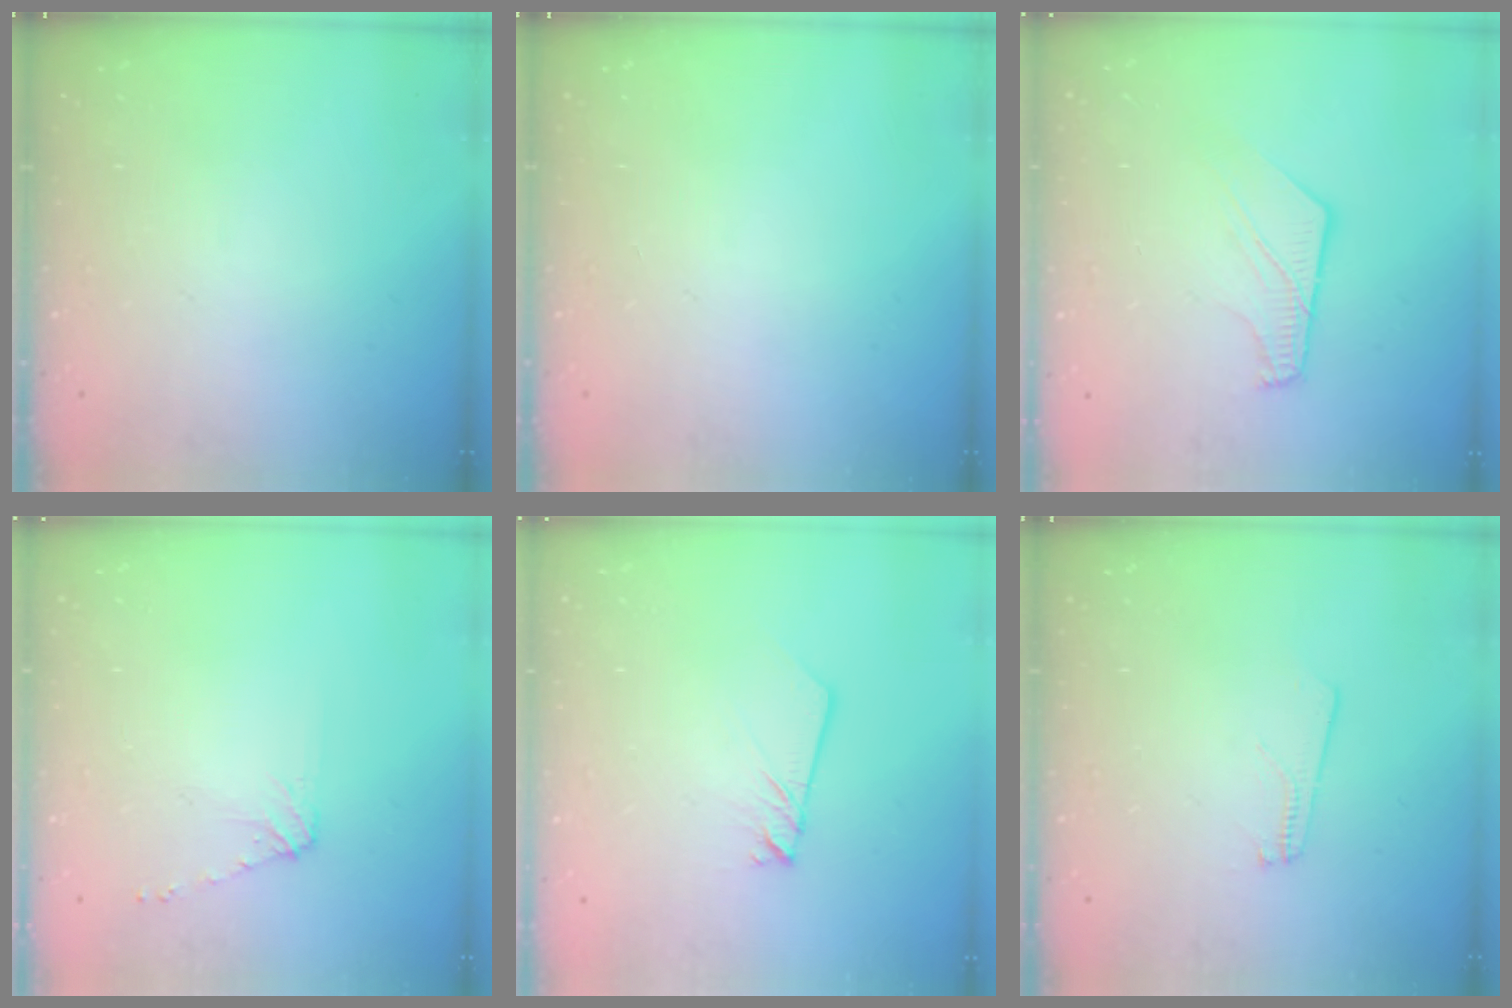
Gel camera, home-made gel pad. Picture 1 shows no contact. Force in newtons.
{"total": 0.0}
{"total": 7.9, "press": 7.9, "slide": 0.3}
{"total": 6.2, "press": 6.1, "slide": 0.8}
{"total": 2.5, "press": 2.5, "slide": 0.2}
{"total": 2.8, "press": 2.8, "slide": 0.4}